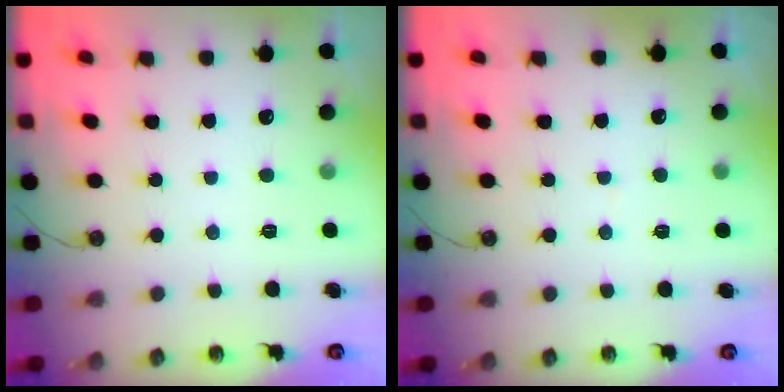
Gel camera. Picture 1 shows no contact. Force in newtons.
{"total": 2.0, "press": 2.0, "slide": 0.2}